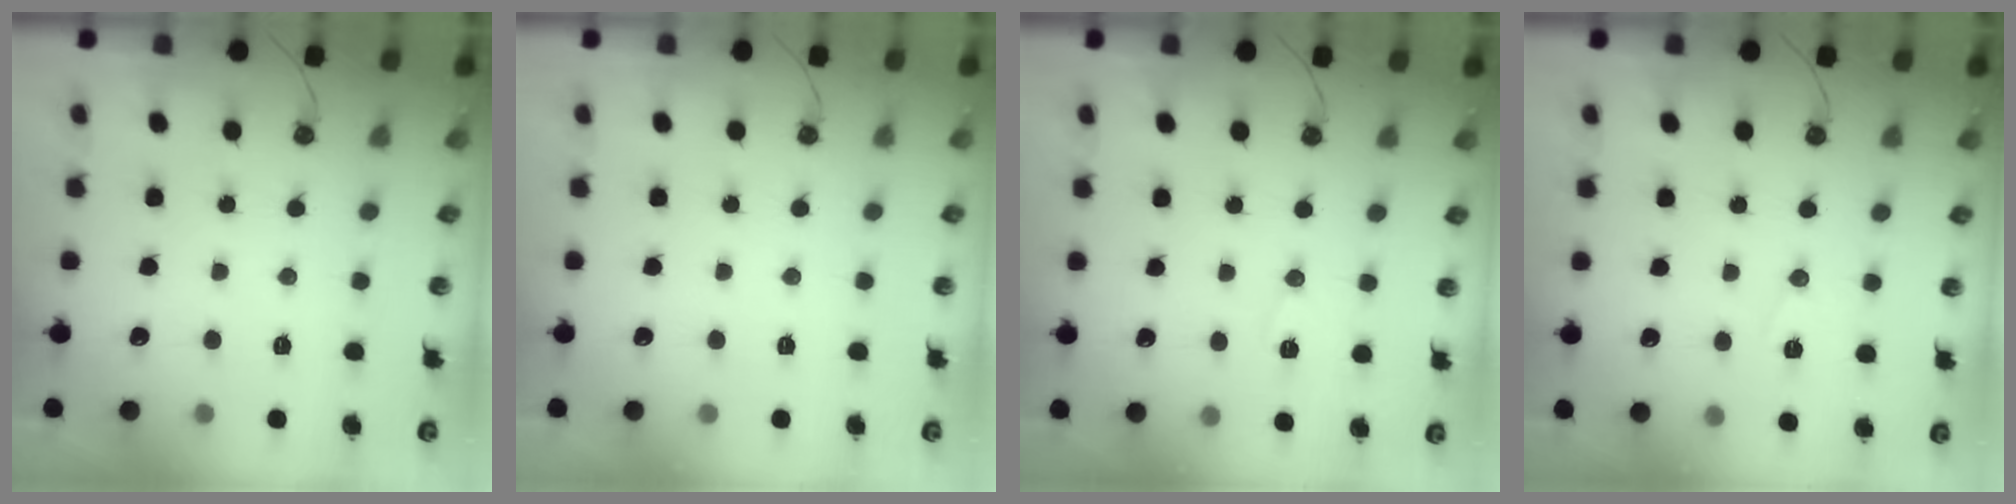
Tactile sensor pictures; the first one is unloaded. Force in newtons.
{"total": 0.0}
{"total": 6.0, "press": 5.8, "slide": 1.7}
{"total": 5.6, "press": 4.2, "slide": 3.8}